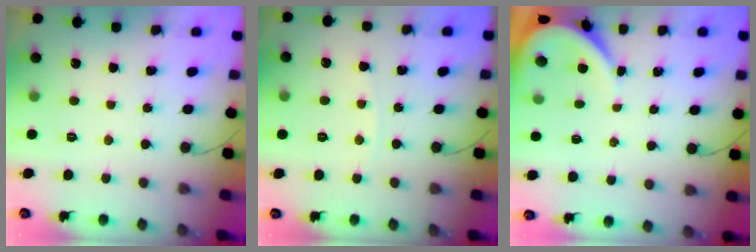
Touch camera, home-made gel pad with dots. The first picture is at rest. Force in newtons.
{"total": 2.7, "press": 2.7, "slide": 0.5}
{"total": 3.6, "press": 3.6, "slide": 0.4}